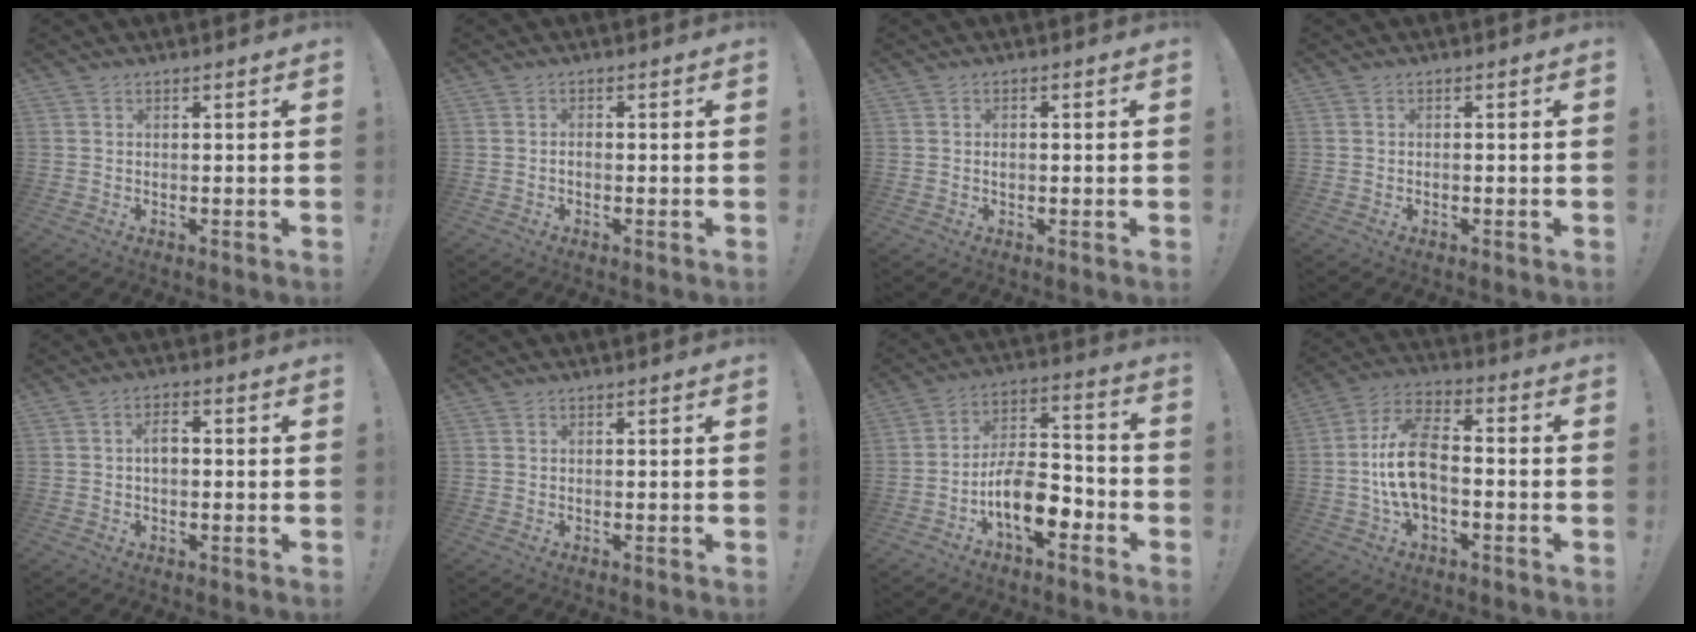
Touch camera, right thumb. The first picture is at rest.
{"total": 1.2, "force": [-0.9, 0.4, 0.8], "torque": [-0.022, 0.005, -0.015]}
{"total": 0.7, "force": [-0.4, 0.4, 0.4], "torque": [-0.011, 0.003, -0.007]}
{"total": 0.8, "force": [-0.6, 0.2, 0.5], "torque": [-0.012, 0.002, -0.009]}
{"total": 3.3, "force": [-0.2, 1.8, 2.8], "torque": [-0.048, 0.009, -0.007]}
{"total": 0.0}
{"total": 13.7, "force": [-6.7, 7.0, 9.7], "torque": [-0.166, 0.034, -0.109]}
{"total": 13.3, "force": [-2.4, 7.0, 11.1], "torque": [-0.224, 0.014, -0.047]}